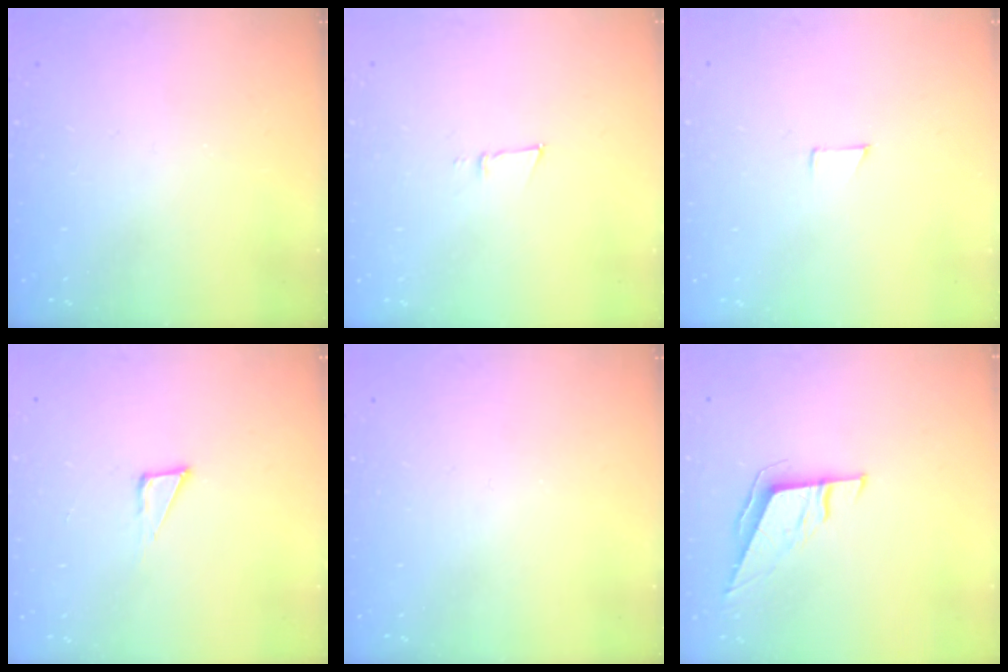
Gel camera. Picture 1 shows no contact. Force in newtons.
{"total": 3.8, "press": 3.7, "slide": 1.0}
{"total": 4.1, "press": 4.1, "slide": 0.3}
{"total": 5.8, "press": 5.8, "slide": 0.2}
{"total": 0.0}
{"total": 6.0, "press": 5.9, "slide": 0.9}